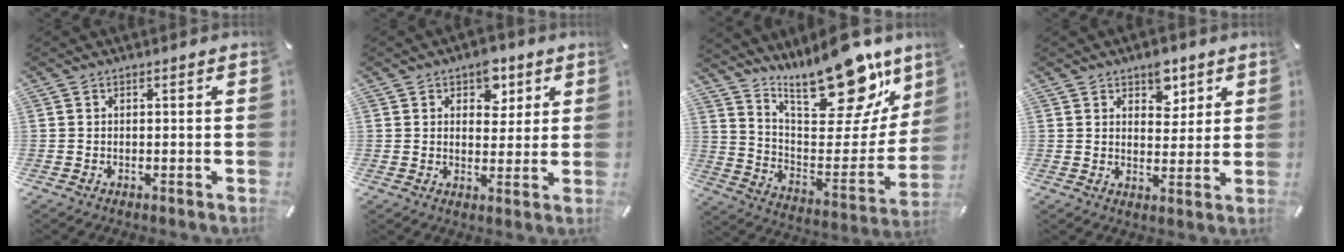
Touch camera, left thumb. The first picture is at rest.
{"total": 6.7, "force": [3.5, 4.8, 3.0], "torque": [-0.019, -0.012, 0.054]}
{"total": 23.5, "force": [17.6, 9.8, 12.1], "torque": [-0.170, -0.128, 0.301]}
{"total": 6.3, "force": [4.0, 4.2, 2.7], "torque": [-0.019, -0.017, 0.064]}